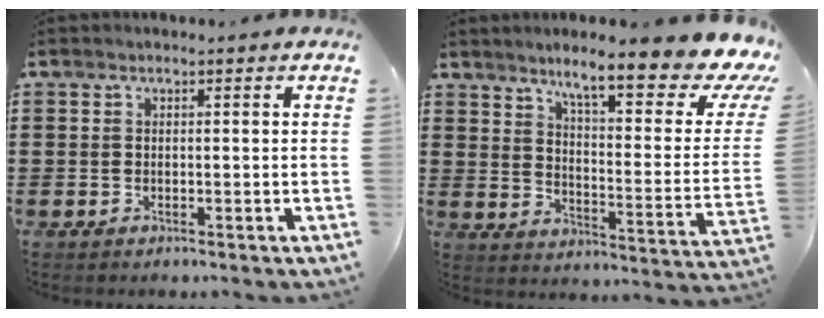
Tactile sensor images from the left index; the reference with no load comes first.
{"total": 11.5, "force": [8.4, 1.1, 7.7], "torque": [-0.136, -0.060, 0.130]}